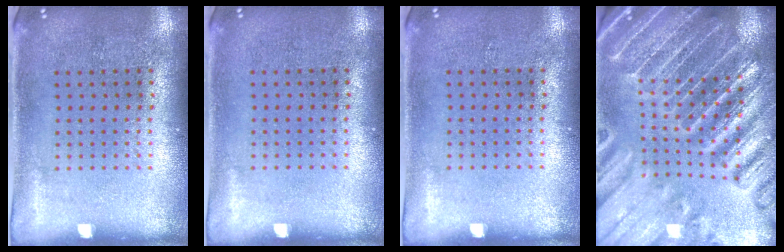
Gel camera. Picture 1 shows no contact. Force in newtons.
{"total": 0.0}
{"total": 0.0}
{"total": 4.5, "press": 4.1, "slide": 1.9}